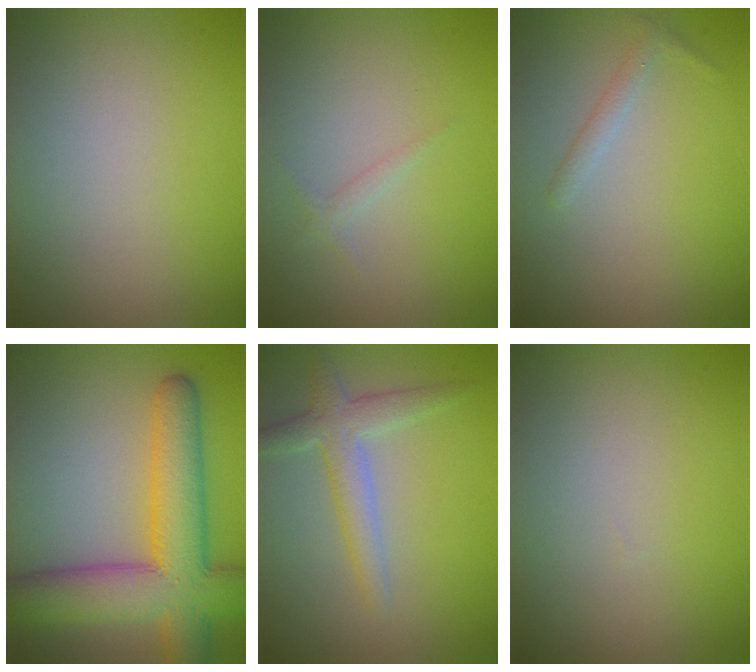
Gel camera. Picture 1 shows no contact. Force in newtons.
{"total": 0.8, "press": 0.8, "slide": 0.1}
{"total": 1.1, "press": 1.1, "slide": 0.1}
{"total": 9.9, "press": 9.9, "slide": 0.4}
{"total": 2.9, "press": 2.9, "slide": 0.1}
{"total": 0.0}